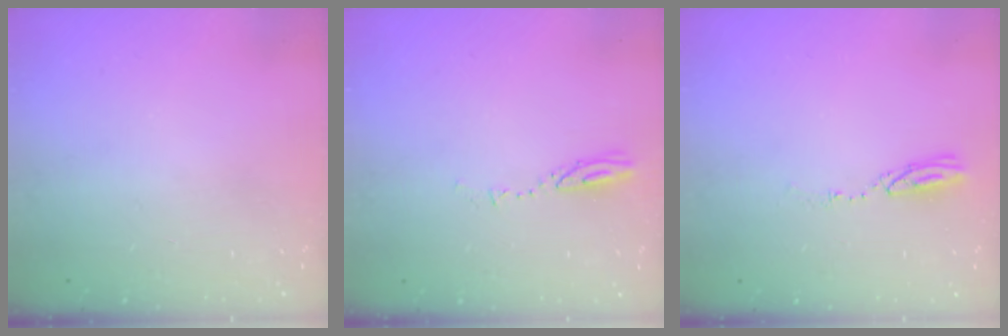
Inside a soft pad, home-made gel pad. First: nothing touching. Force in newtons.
{"total": 2.9, "press": 2.9, "slide": 0.3}
{"total": 3.7, "press": 3.7, "slide": 0.2}